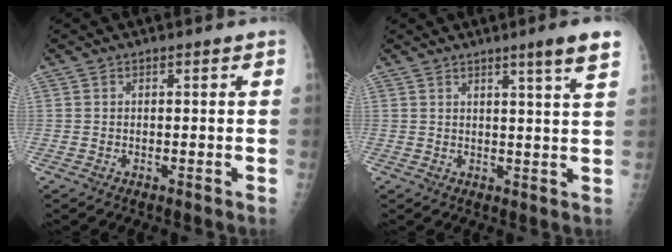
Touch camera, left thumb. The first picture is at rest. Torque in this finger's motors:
{"motor_torque": [0.71, -0.49, 0.44, -0.43, 0.14]}